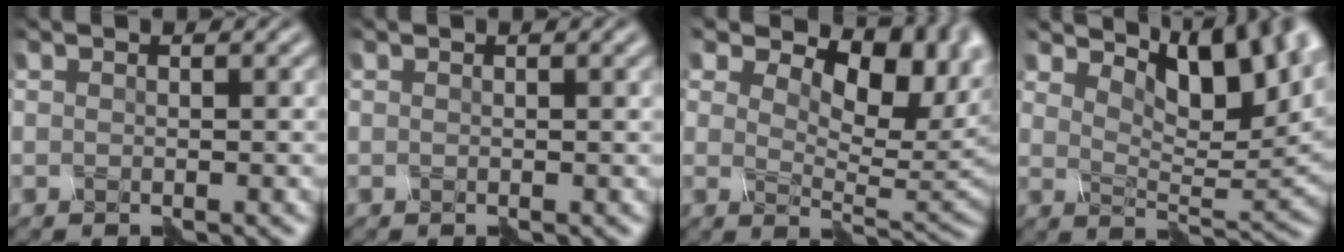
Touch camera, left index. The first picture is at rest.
{"total": 0.7, "force": [0.3, -0.1, 0.6], "torque": [-0.009, 0.001, 0.005]}
{"total": 10.9, "force": [4.4, 6.1, 7.8], "torque": [-0.106, 0.010, 0.064]}
{"total": 7.2, "force": [4.1, 3.2, 4.9], "torque": [-0.074, -0.004, 0.065]}